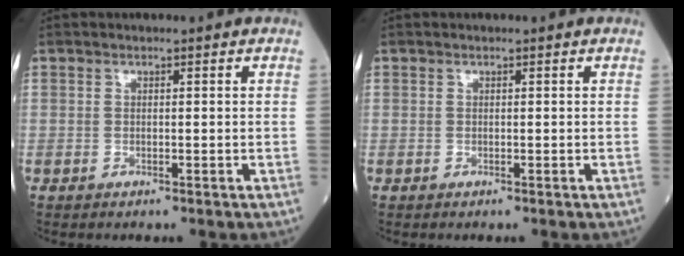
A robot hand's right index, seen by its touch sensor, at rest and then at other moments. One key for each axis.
{"total": 0.0}